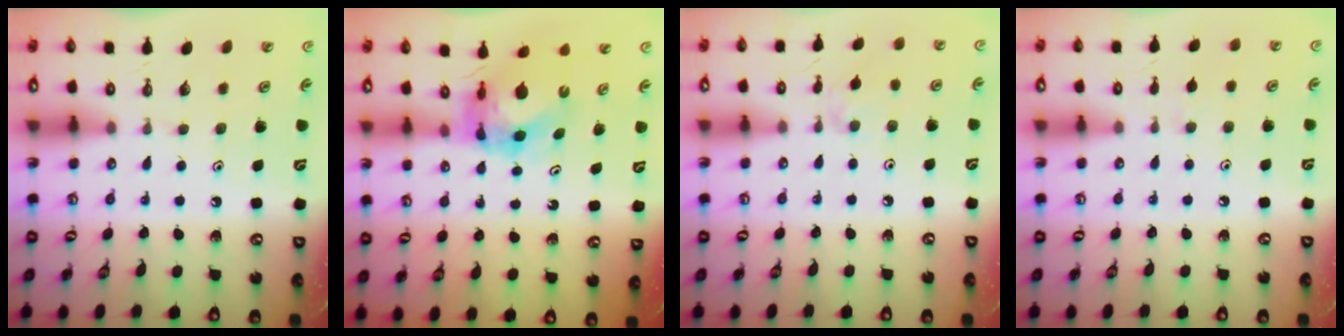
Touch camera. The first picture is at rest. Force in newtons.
{"total": 6.7, "press": 6.7, "slide": 0.7}
{"total": 2.9, "press": 2.8, "slide": 0.5}
{"total": 4.3, "press": 4.2, "slide": 0.6}